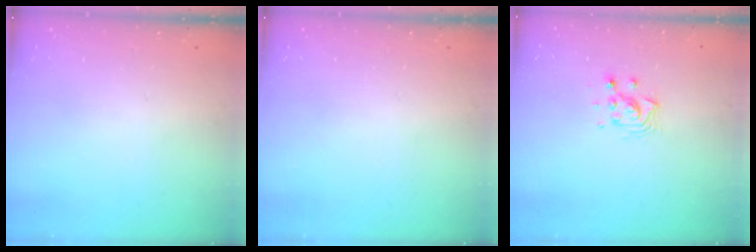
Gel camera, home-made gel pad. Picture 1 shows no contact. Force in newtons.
{"total": 0.0}
{"total": 6.3, "press": 6.3, "slide": 0.3}